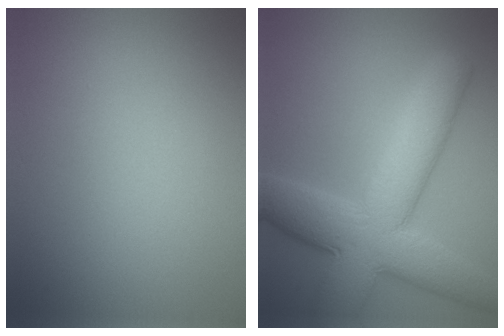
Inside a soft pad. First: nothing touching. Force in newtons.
{"total": 10.0, "press": 10.0, "slide": 0.7}